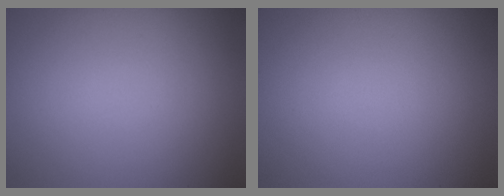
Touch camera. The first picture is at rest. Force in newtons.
{"total": 0.0}